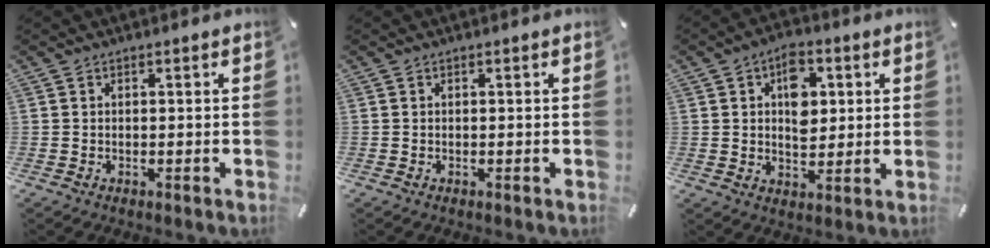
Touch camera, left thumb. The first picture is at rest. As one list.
[{"total": 0.0}, {"total": 9.2, "force": [2.4, 6.5, 6.0], "torque": [-0.072, -0.004, 0.037]}]